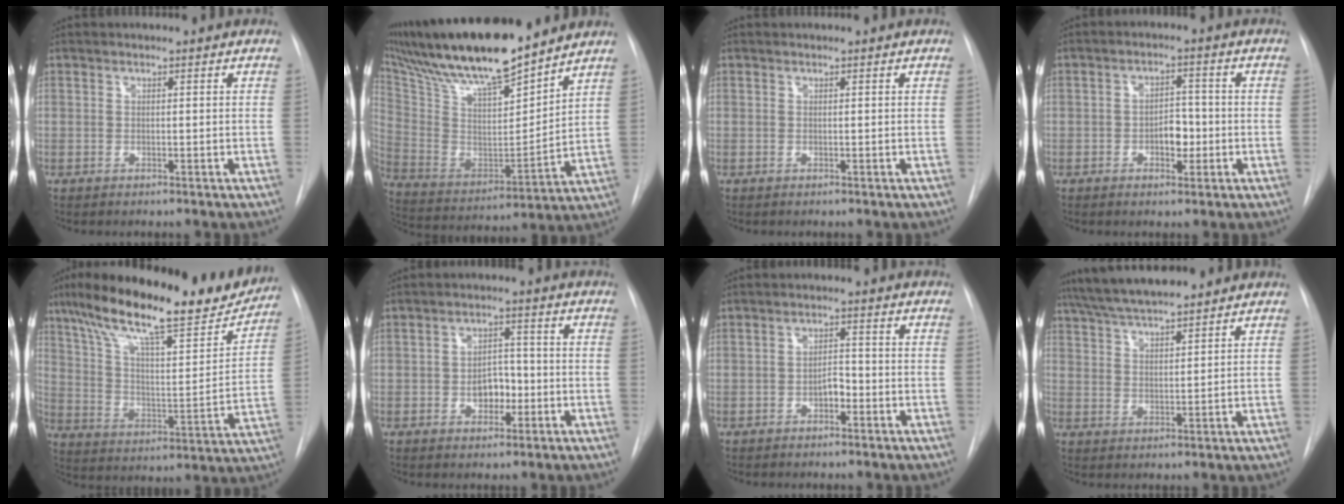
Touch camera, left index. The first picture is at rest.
{"total": 22.1, "force": [18.5, 2.9, 11.7], "torque": [-0.223, 0.002, 0.329]}
{"total": 0.0}
{"total": 4.1, "force": [-1.2, 2.3, 3.2], "torque": [-0.043, 0.009, -0.016]}
{"total": 25.1, "force": [20.1, 4.5, 14.3], "torque": [-0.241, 0.005, 0.302]}
{"total": 4.7, "force": [-1.3, 3.1, 3.4], "torque": [-0.049, 0.012, -0.018]}
{"total": 2.7, "force": [-1.3, 1.3, 1.9], "torque": [-0.027, 0.008, -0.023]}
{"total": 10.5, "force": [9.3, 1.2, 4.7], "torque": [-0.084, 0.027, 0.156]}